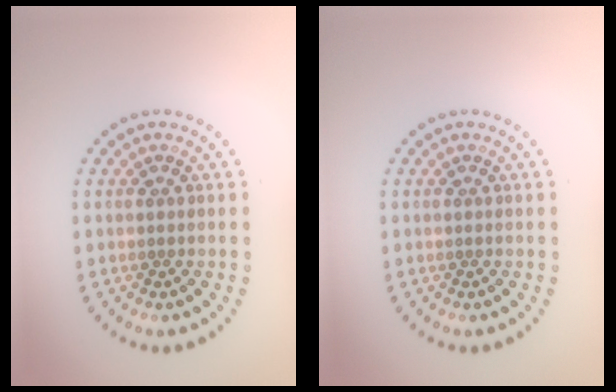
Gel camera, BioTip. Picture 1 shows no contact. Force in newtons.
{"total": 0.0}